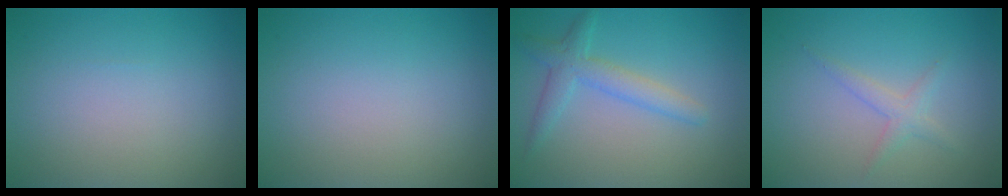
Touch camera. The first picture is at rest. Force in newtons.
{"total": 0.0}
{"total": 2.7, "press": 2.7, "slide": 0.1}
{"total": 1.6, "press": 1.6, "slide": 0.1}